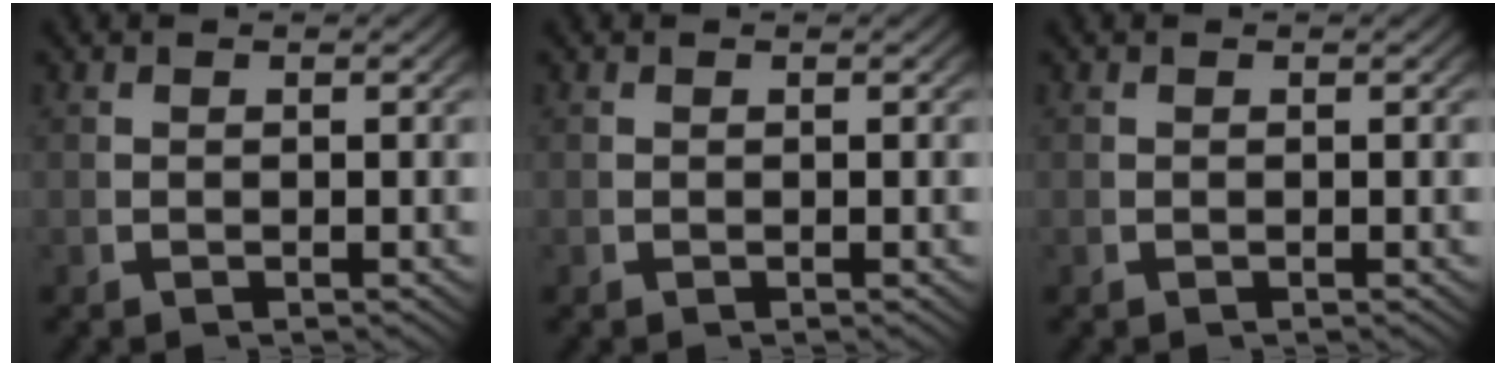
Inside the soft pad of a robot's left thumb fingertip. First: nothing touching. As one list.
[{"total": 0.0}, {"total": 0.0}]